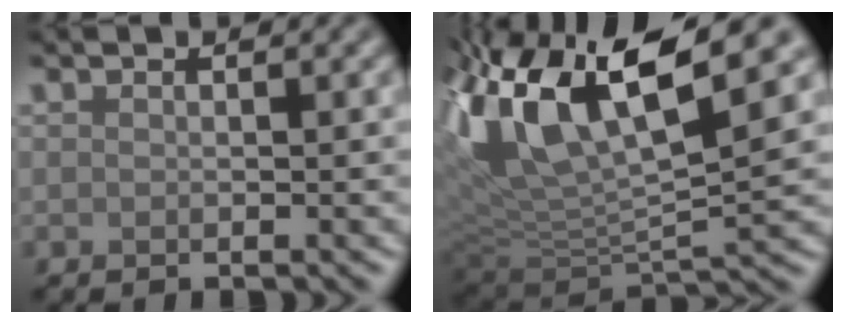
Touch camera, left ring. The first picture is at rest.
{"total": 15.5, "force": [6.5, 6.2, 12.6], "torque": [-0.276, 0.026, 0.117]}